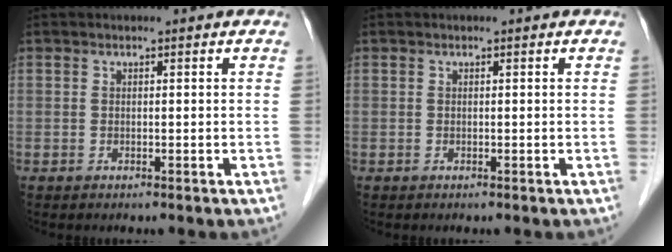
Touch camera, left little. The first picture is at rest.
{"total": 0.0}